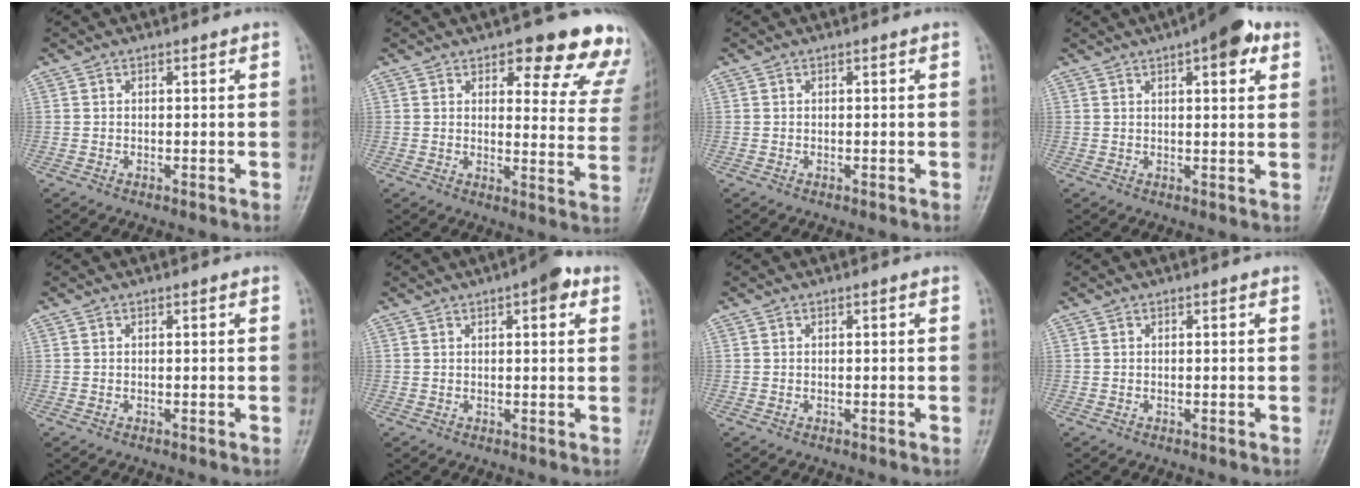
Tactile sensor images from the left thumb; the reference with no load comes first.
{"total": 16.5, "force": [12.3, 6.5, 9.0], "torque": [-0.040, -0.059, 0.125]}
{"total": 0.0}
{"total": 8.7, "force": [4.4, 3.2, 6.9], "torque": [-0.077, -0.003, 0.053]}
{"total": 0.0}
{"total": 5.0, "force": [2.3, 1.7, 4.0], "torque": [-0.044, -0.001, 0.023]}
{"total": 0.0}
{"total": 0.0}